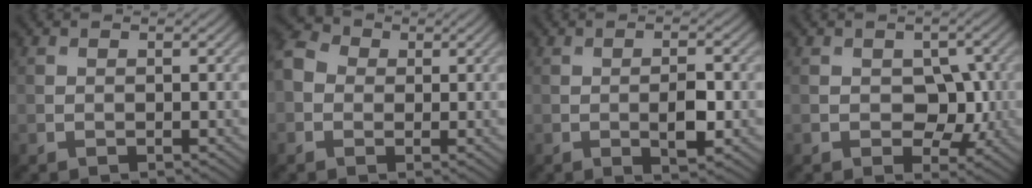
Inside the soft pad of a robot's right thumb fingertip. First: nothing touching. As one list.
[{"total": 4.3, "force": [-0.2, 3.8, 2.1], "torque": [-0.056, 0.009, -0.015]}, {"total": 3.7, "force": [-0.7, 1.3, 3.4], "torque": [-0.060, -0.002, -0.011]}, {"total": 5.2, "force": [-0.6, 3.7, 3.6], "torque": [-0.046, -0.005, -0.016]}]